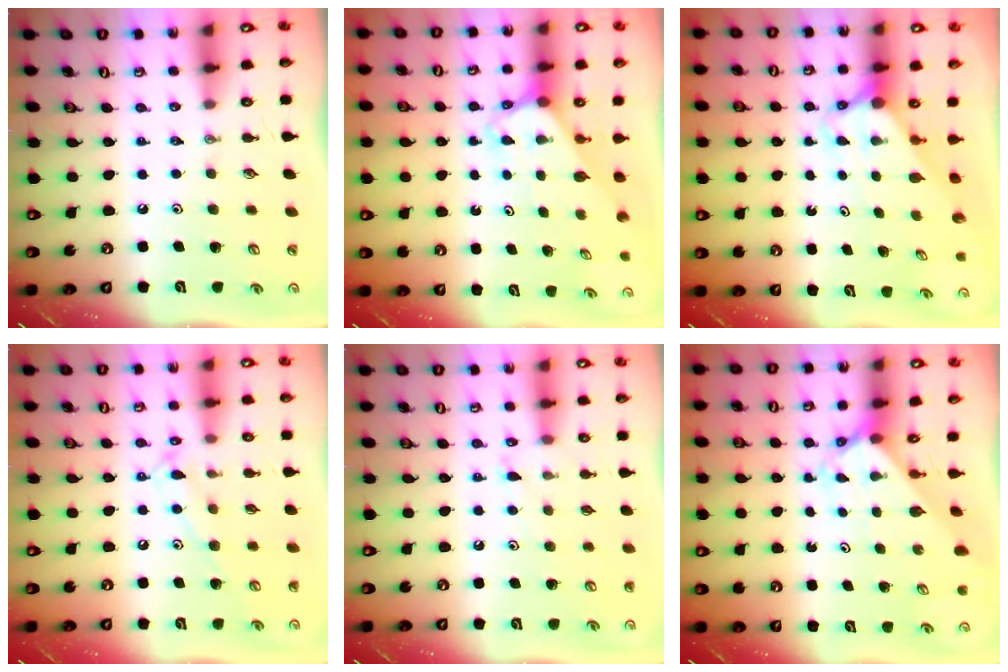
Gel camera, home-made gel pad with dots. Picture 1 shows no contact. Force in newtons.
{"total": 2.7, "press": 2.7, "slide": 0.2}
{"total": 2.6, "press": 2.6, "slide": 0.0}
{"total": 10.4, "press": 10.4, "slide": 0.7}
{"total": 6.1, "press": 6.1, "slide": 0.5}
{"total": 2.0, "press": 2.0, "slide": 0.1}